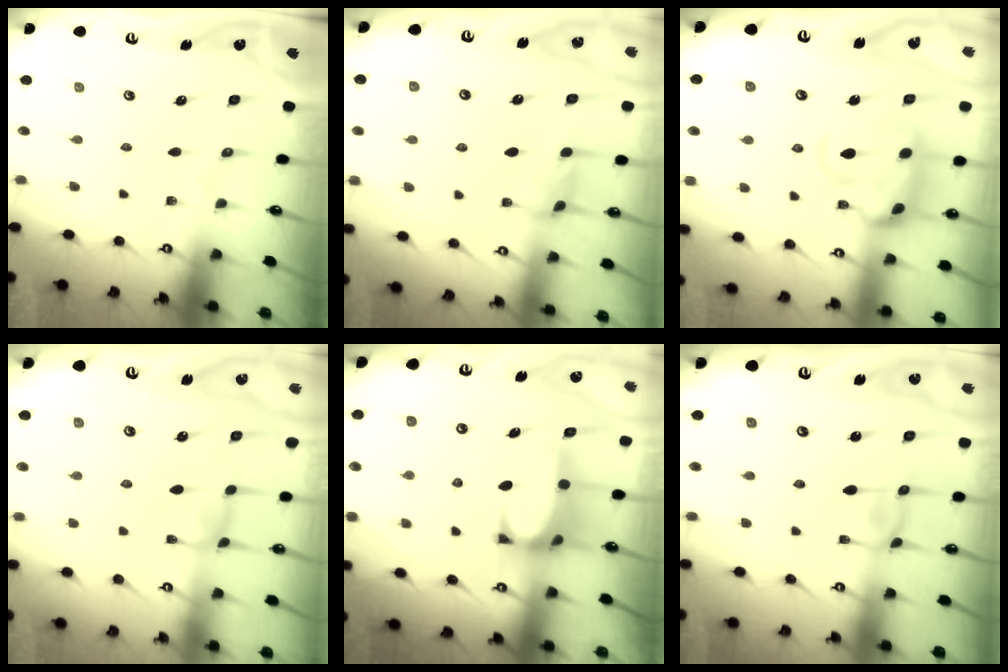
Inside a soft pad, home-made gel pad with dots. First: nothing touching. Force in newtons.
{"total": 2.7, "press": 2.7, "slide": 0.4}
{"total": 7.7, "press": 7.5, "slide": 1.7}
{"total": 0.7, "press": 0.5, "slide": 0.5}
{"total": 1.4, "press": 1.2, "slide": 0.8}
{"total": 3.4, "press": 3.4, "slide": 0.1}